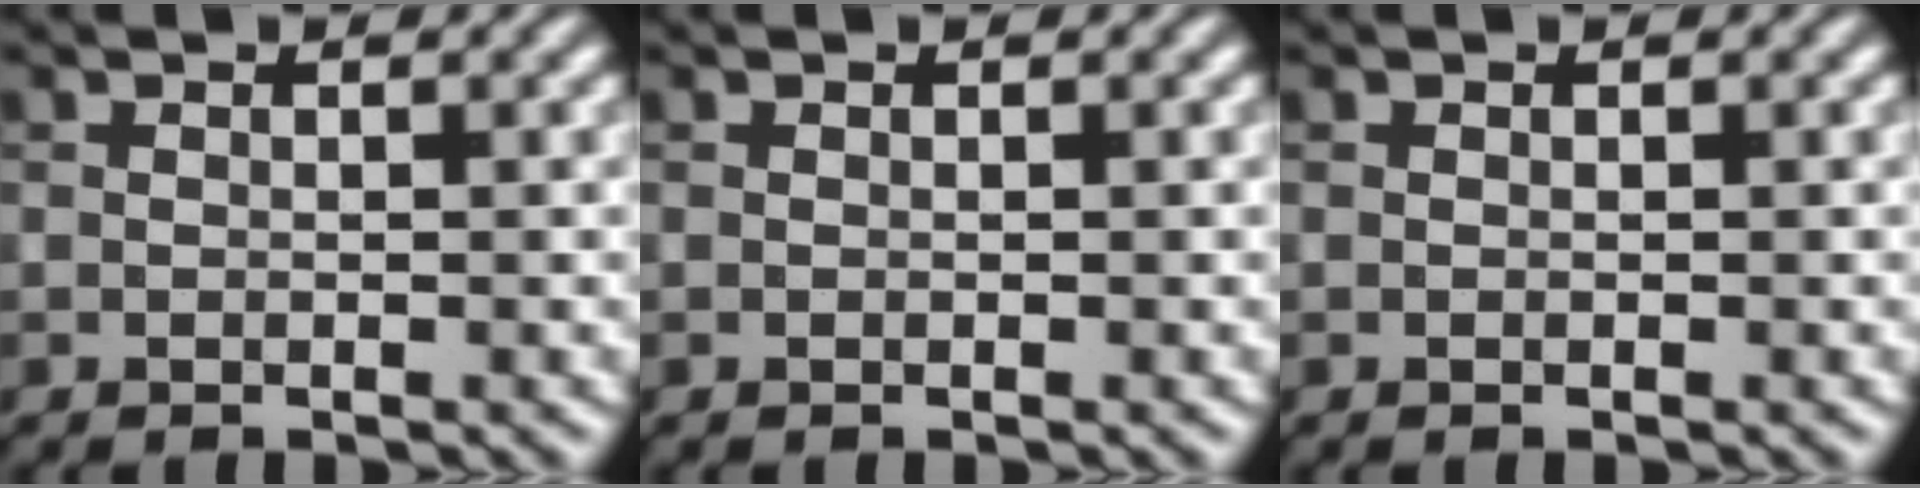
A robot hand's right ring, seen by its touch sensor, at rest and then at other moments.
{"total": 0.0}
{"total": 0.0}